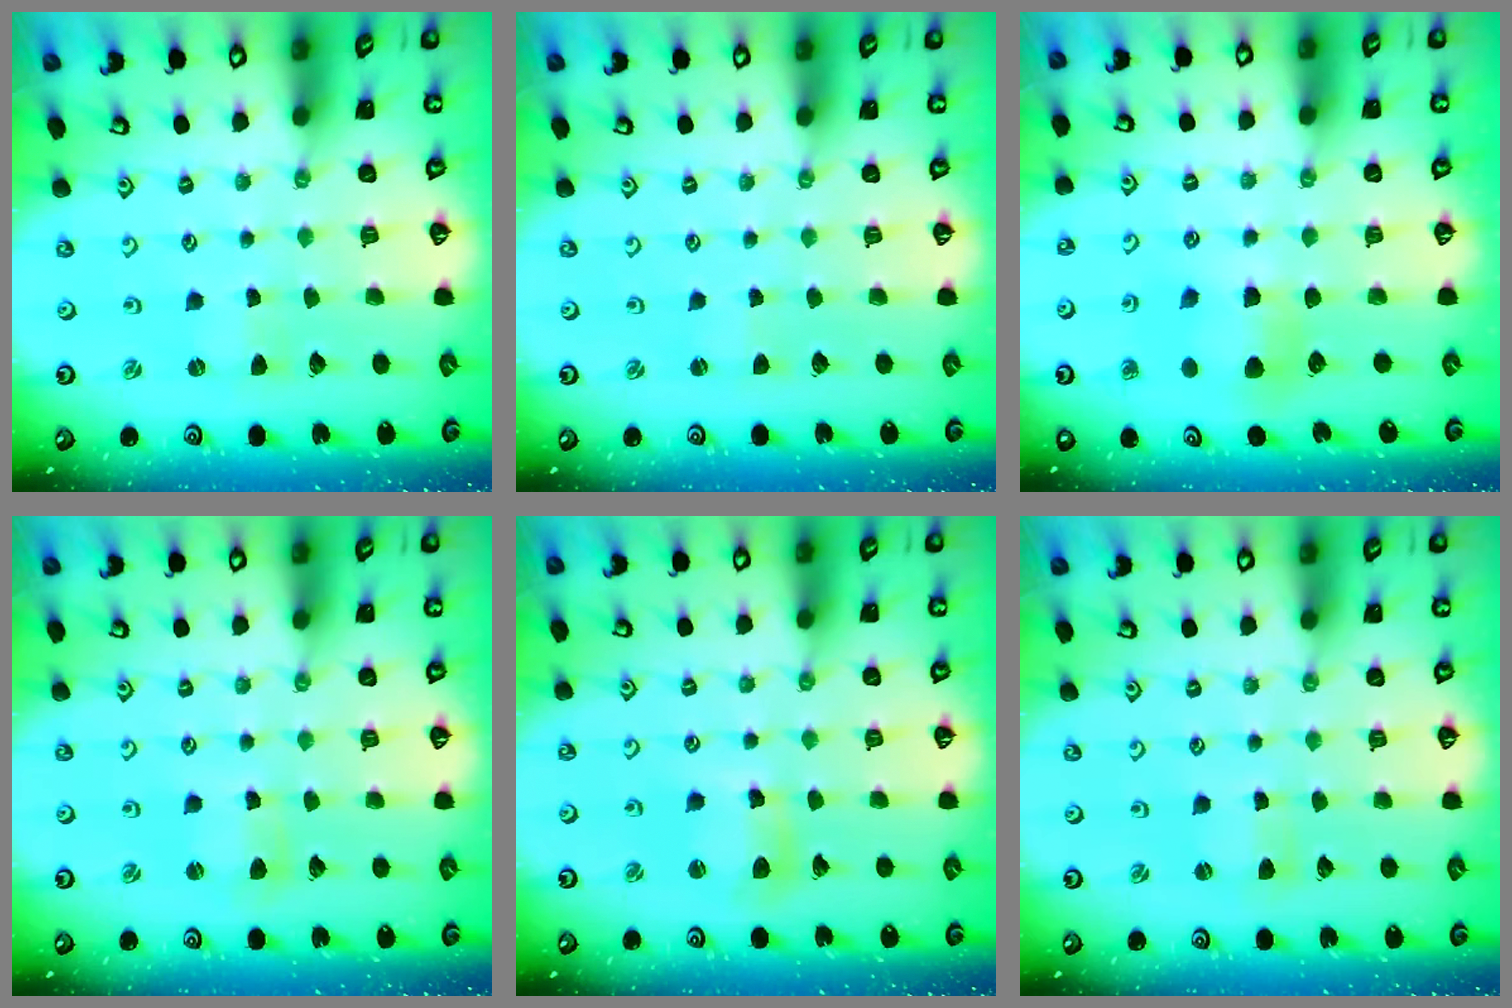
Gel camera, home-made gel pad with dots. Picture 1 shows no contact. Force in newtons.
{"total": 0.9, "press": 0.8, "slide": 0.2}
{"total": 6.6, "press": 6.5, "slide": 0.6}
{"total": 2.4, "press": 2.4, "slide": 0.2}
{"total": 8.9, "press": 8.7, "slide": 1.4}
{"total": 1.0, "press": 1.0, "slide": 0.2}